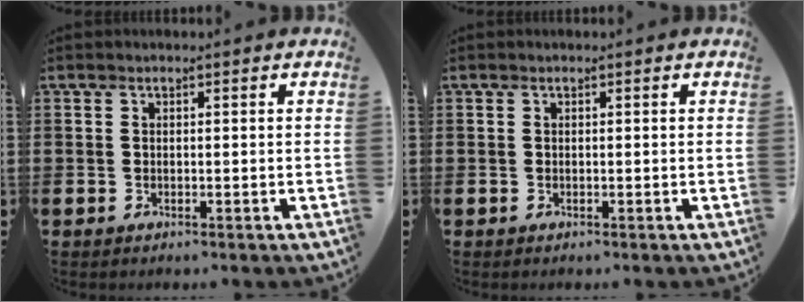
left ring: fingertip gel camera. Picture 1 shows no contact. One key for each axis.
{"total": 0.0}